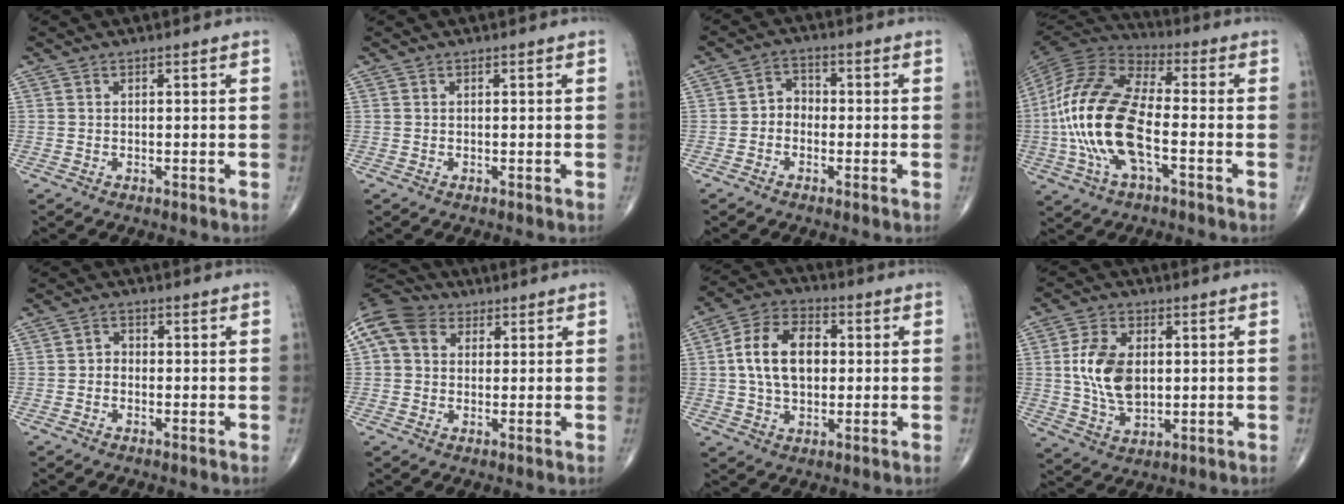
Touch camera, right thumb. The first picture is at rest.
{"total": 0.0}
{"total": 3.5, "force": [-1.0, 2.9, 1.8], "torque": [-0.008, 0.018, -0.032]}
{"total": 20.2, "force": [-3.8, 8.8, 17.7], "torque": [-0.378, 0.023, -0.074]}
{"total": 1.8, "force": [-0.5, 1.5, 0.8], "torque": [0.001, 0.008, -0.019]}
{"total": 10.9, "force": [3.4, 8.6, 5.8], "torque": [-0.112, 0.029, 0.053]}
{"total": 12.8, "force": [1.1, 8.4, 9.6], "torque": [-0.156, 0.018, 0.012]}
{"total": 11.2, "force": [1.1, 6.9, 8.8], "torque": [-0.158, -0.007, 0.025]}